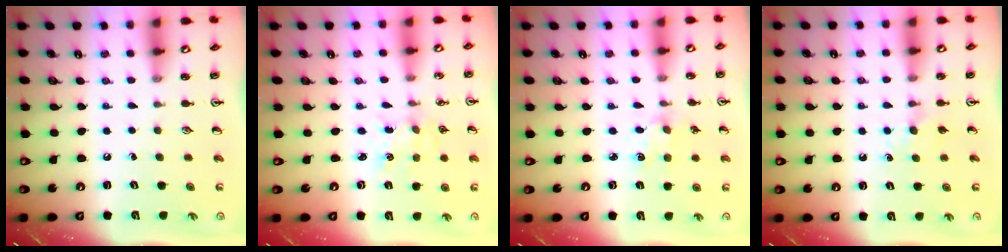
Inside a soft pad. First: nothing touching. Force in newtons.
{"total": 2.3, "press": 2.3, "slide": 0.3}
{"total": 2.2, "press": 2.2, "slide": 0.2}
{"total": 4.4, "press": 4.3, "slide": 0.5}